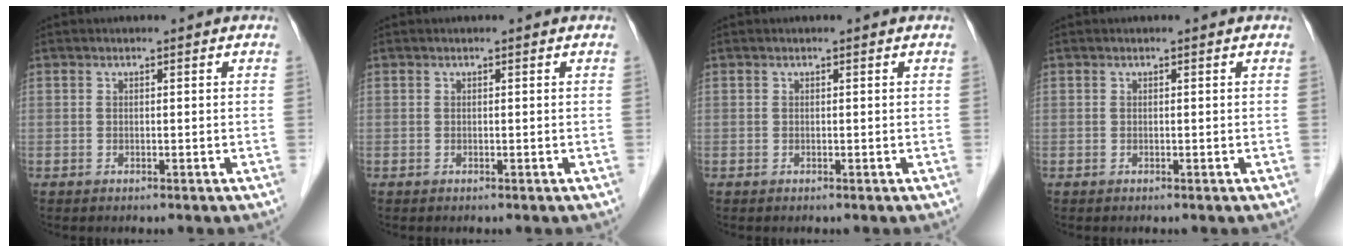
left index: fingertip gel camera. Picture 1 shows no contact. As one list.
[{"total": 0.0}, {"total": 0.0}, {"total": 0.0}]